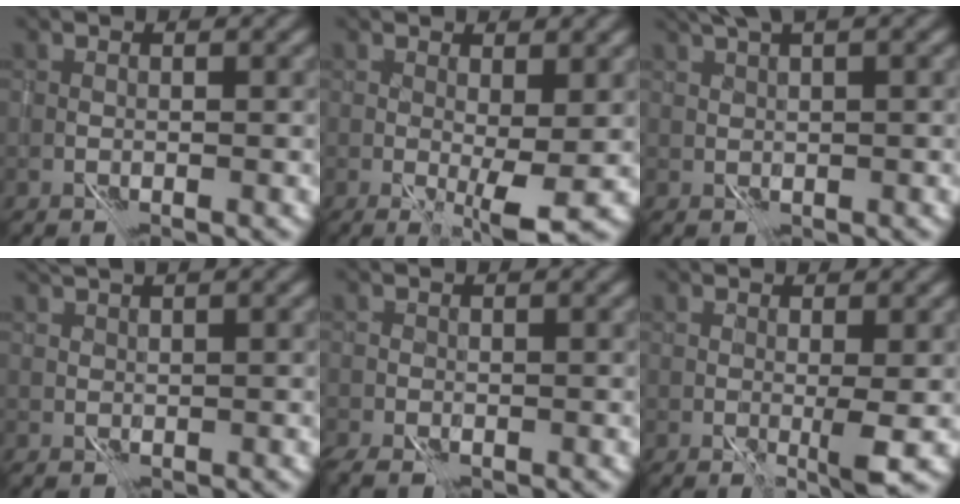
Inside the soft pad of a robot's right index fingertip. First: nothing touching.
{"total": 2.8, "force": [0.9, 0.1, 2.7], "torque": [-0.049, -0.002, 0.019]}
{"total": 3.5, "force": [2.2, 0.8, 2.6], "torque": [-0.052, 0.010, 0.041]}
{"total": 2.1, "force": [1.5, 0.5, 1.4], "torque": [-0.026, 0.004, 0.030]}
{"total": 1.9, "force": [-1.4, 0.8, 1.1], "torque": [-0.018, -0.004, -0.024]}
{"total": 2.0, "force": [1.2, -0.2, 1.6], "torque": [-0.027, 0.002, 0.021]}